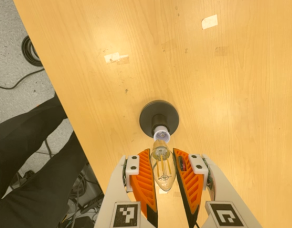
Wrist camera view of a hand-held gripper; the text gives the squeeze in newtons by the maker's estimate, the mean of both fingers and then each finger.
{"total": 13.3, "left": 13.6, "right": 12.9}